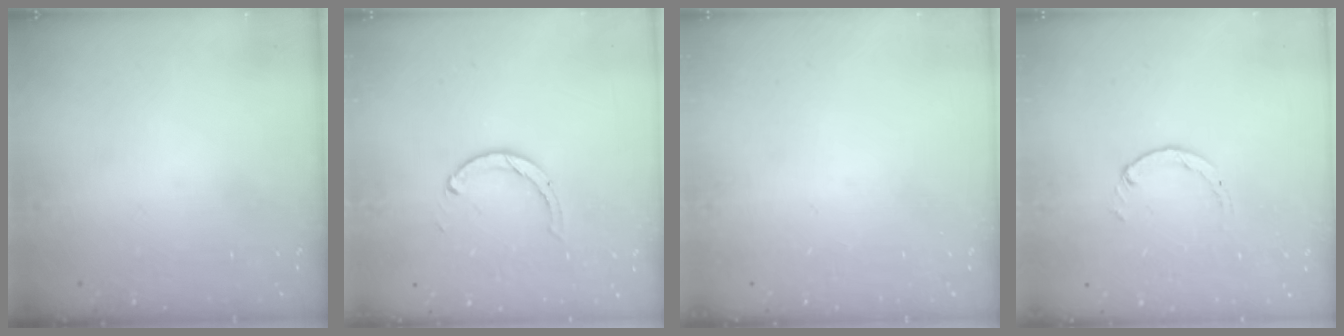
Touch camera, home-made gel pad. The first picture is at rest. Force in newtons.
{"total": 1.9, "press": 1.9, "slide": 0.2}
{"total": 0.0}
{"total": 1.1, "press": 1.1, "slide": 0.2}